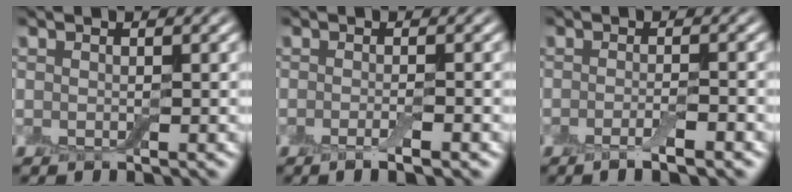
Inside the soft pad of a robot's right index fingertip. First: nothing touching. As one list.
[{"total": 2.1, "force": [-0.9, 0.4, 1.9], "torque": [-0.027, -0.005, -0.017]}, {"total": 2.6, "force": [-1.3, 0.5, 2.2], "torque": [-0.034, -0.003, -0.026]}]